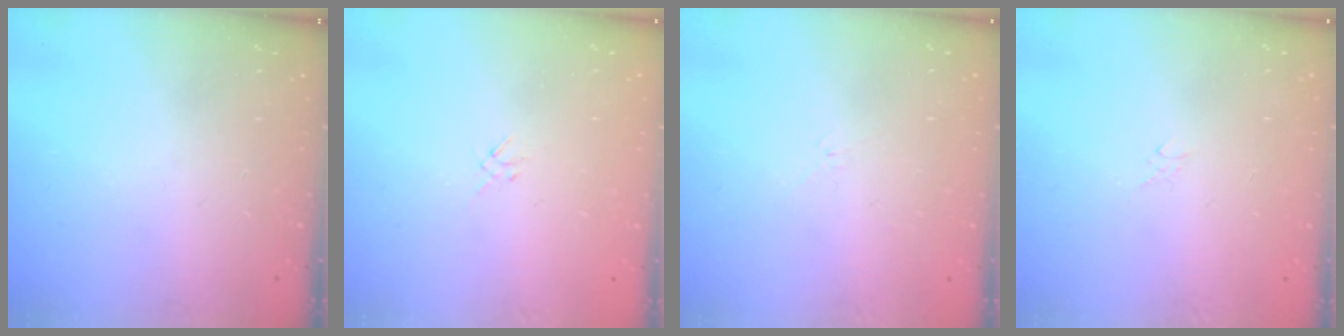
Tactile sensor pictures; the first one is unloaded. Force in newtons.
{"total": 1.3, "press": 1.2, "slide": 0.5}
{"total": 2.6, "press": 2.5, "slide": 0.6}
{"total": 1.3, "press": 1.3, "slide": 0.1}